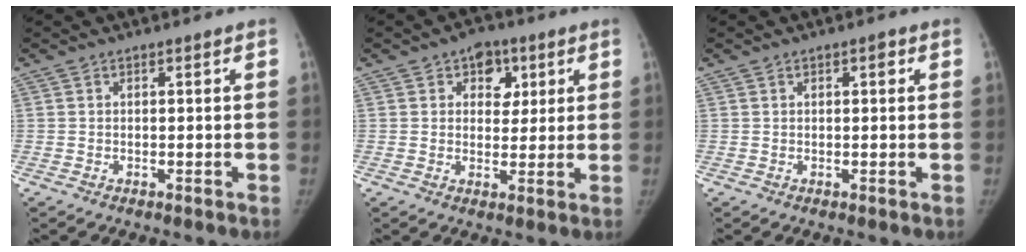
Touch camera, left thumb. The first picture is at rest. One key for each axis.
{"total": 6.7, "fx": 2.9, "fy": 5.0, "fz": 3.4, "tx": -0.006, "ty": -0.006, "tz": 0.035}
{"total": 1.5, "fx": 0.6, "fy": 0.8, "fz": 1.0, "tx": -0.008, "ty": 0.001, "tz": 0.008}